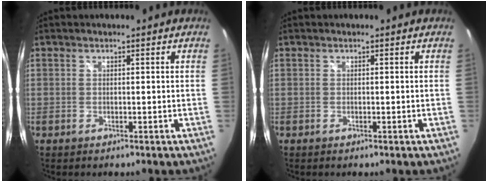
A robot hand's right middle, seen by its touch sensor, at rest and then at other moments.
{"total": 0.0}